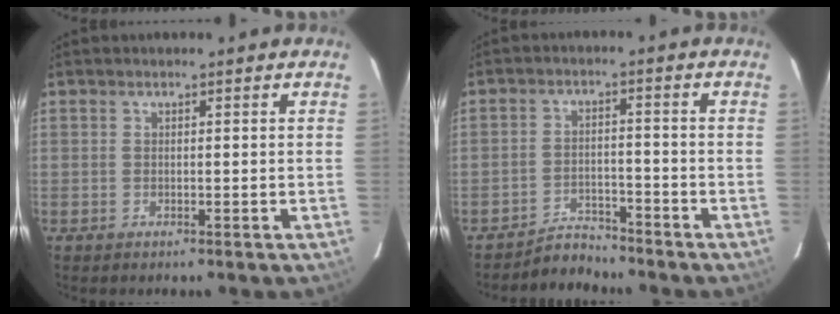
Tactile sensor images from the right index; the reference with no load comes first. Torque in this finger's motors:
{"motor_torque": [-0.59, -0.17, -0.21, -0.08]}